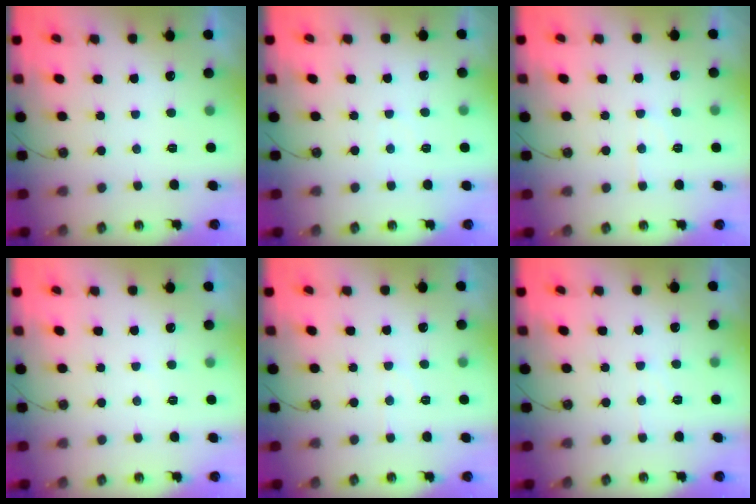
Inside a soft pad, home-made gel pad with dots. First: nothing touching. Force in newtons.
{"total": 1.9, "press": 1.9, "slide": 0.3}
{"total": 6.8, "press": 6.8, "slide": 0.7}
{"total": 5.0, "press": 5.0, "slide": 0.5}
{"total": 4.1, "press": 4.0, "slide": 0.6}
{"total": 5.1, "press": 5.0, "slide": 0.6}